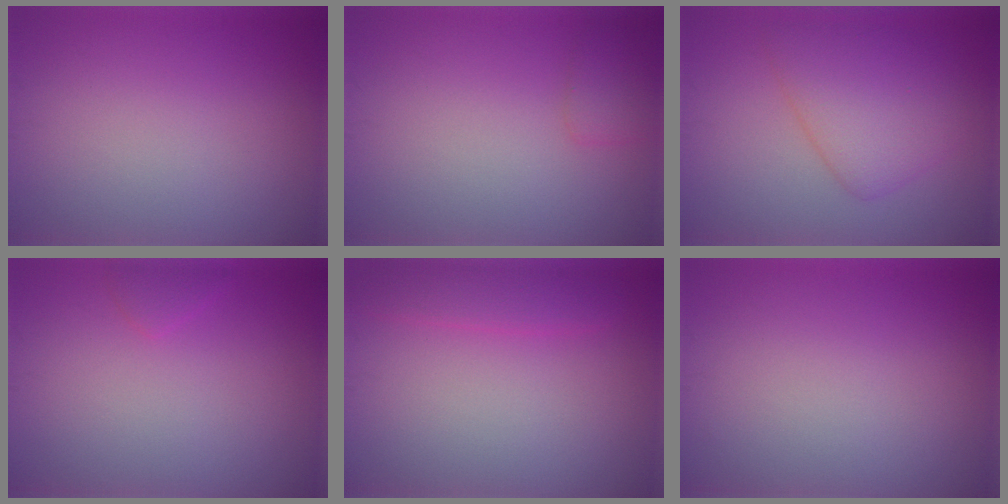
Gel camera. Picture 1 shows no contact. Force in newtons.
{"total": 1.3, "press": 1.3, "slide": 0.0}
{"total": 4.9, "press": 4.9, "slide": 0.3}
{"total": 1.0, "press": 1.0, "slide": 0.2}
{"total": 2.4, "press": 2.4, "slide": 0.2}
{"total": 0.0}